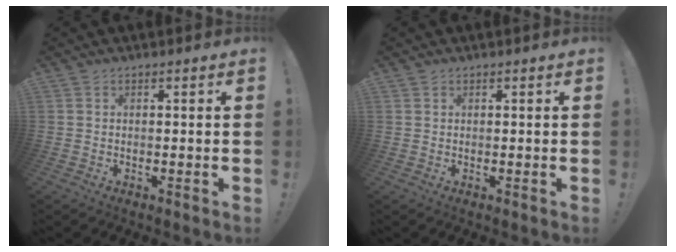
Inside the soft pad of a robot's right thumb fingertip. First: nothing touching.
{"total": 0.6, "force": [0.5, 0.4, -0.1], "torque": [0.006, -0.002, 0.009]}